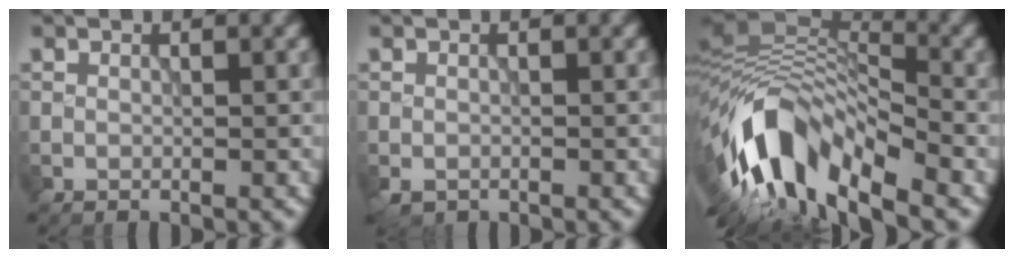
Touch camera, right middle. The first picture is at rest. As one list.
[{"total": 1.2, "force": [-0.7, 0.8, 0.5], "torque": [-0.010, -0.006, -0.015]}, {"total": 12.7, "force": [-6.2, 5.3, 9.7], "torque": [-0.178, 0.021, -0.111]}]